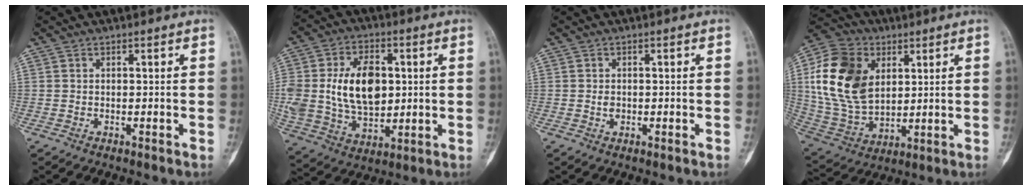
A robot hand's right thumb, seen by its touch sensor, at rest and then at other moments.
{"total": 18.3, "force": [2.2, 12.2, 13.5], "torque": [-0.238, -0.005, 0.050]}
{"total": 1.3, "force": [-0.1, 1.0, 0.8], "torque": [-0.008, 0.003, -0.002]}
{"total": 19.7, "force": [4.9, 13.7, 13.3], "torque": [-0.248, -0.011, 0.098]}